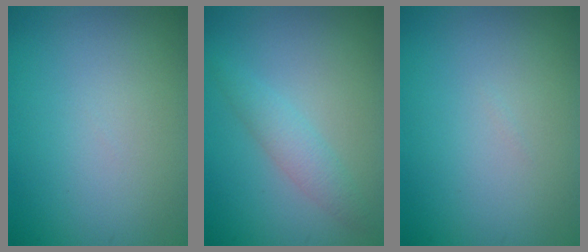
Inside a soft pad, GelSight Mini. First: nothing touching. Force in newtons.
{"total": 2.2, "press": 2.2, "slide": 0.1}
{"total": 0.0}